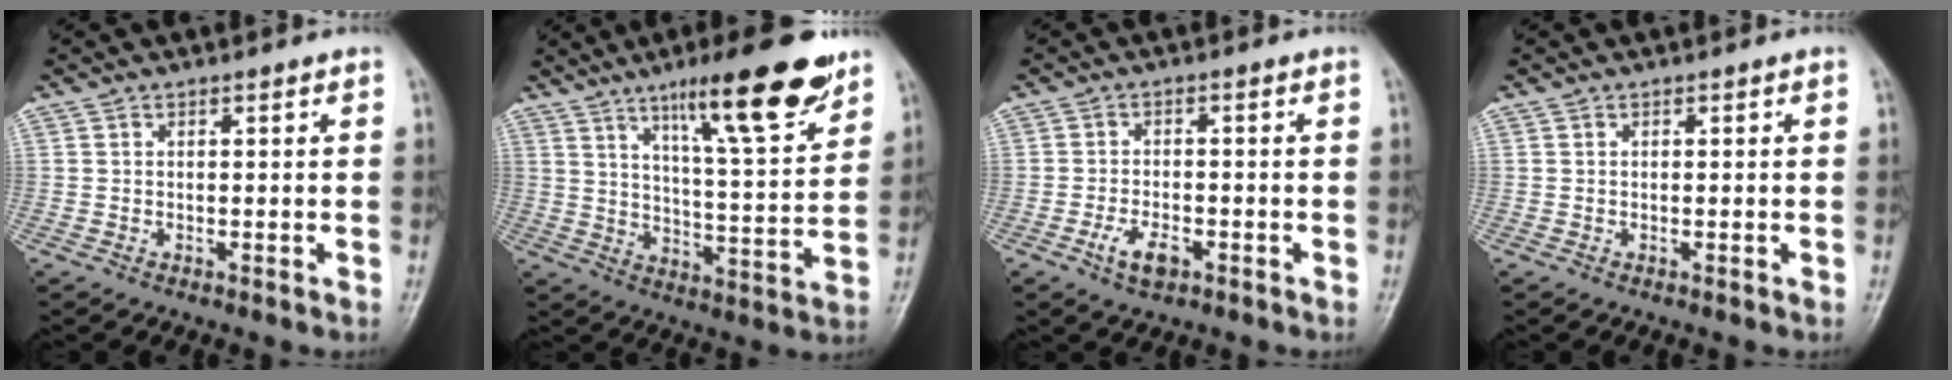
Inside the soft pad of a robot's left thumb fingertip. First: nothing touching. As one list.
[{"total": 18.1, "force": [11.5, 3.4, 13.6], "torque": [-0.180, -0.060, 0.180]}, {"total": 4.4, "force": [-2.2, 2.2, 3.1], "torque": [-0.059, 0.007, -0.036]}, {"total": 0.0}]